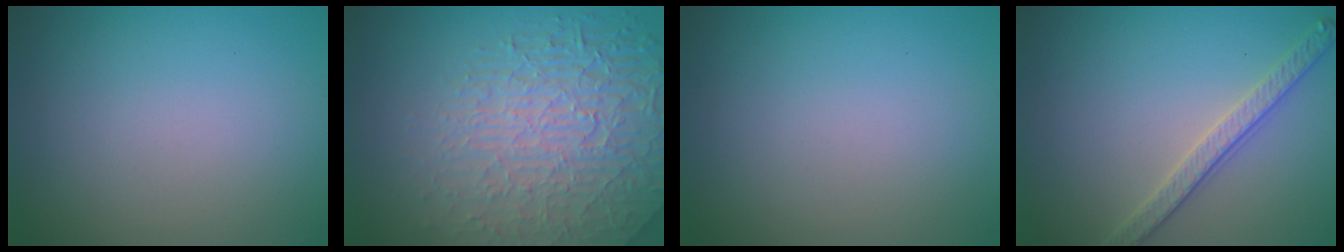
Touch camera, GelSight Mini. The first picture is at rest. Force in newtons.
{"total": 6.8, "press": 5.5, "slide": 4.1}
{"total": 0.0}
{"total": 2.8, "press": 2.7, "slide": 0.7}